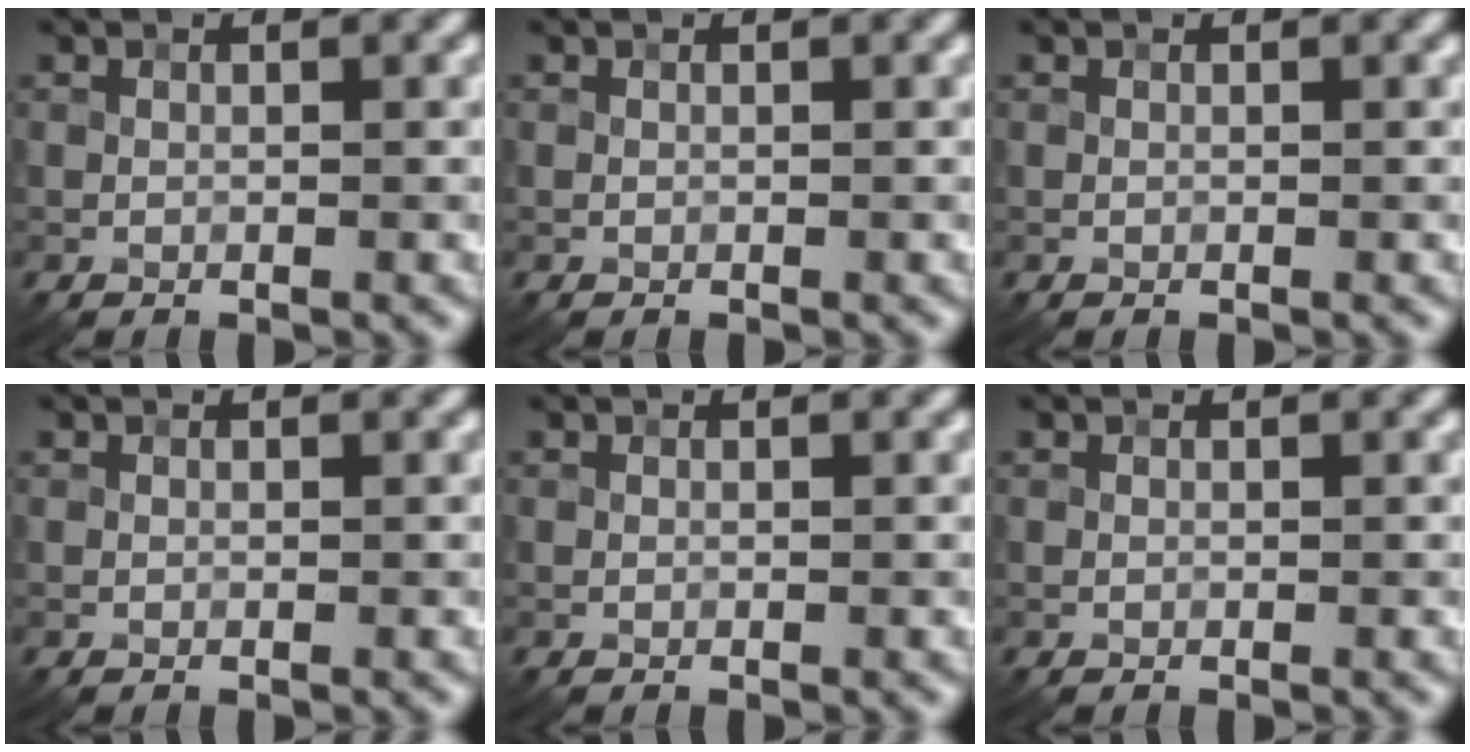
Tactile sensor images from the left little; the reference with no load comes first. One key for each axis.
{"total": 0.0}
{"total": 0.0}
{"total": 0.0}
{"total": 0.0}
{"total": 0.0}